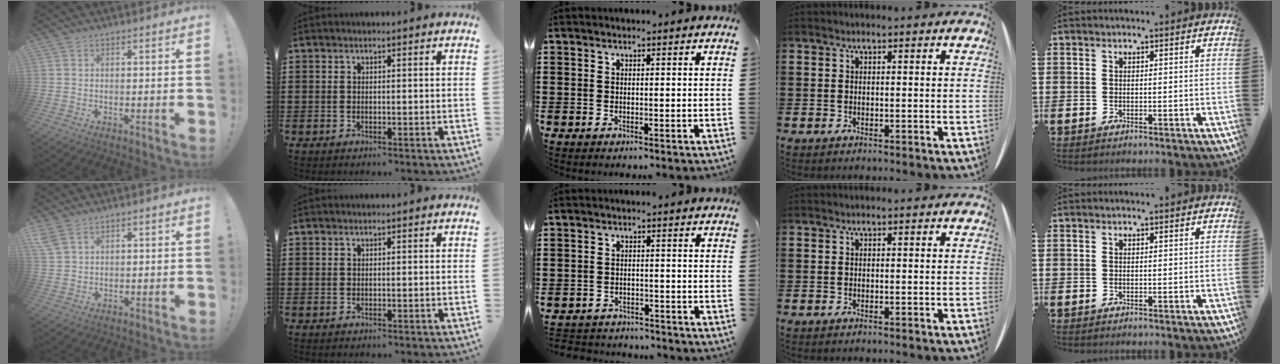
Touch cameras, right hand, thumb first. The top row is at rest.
{"thumb": {"total": 4.3, "force": [2.6, 2.3, 2.5], "torque": [-0.046, -0.007, 0.055]}, "middle": {"total": 2.5, "force": [-2.4, 0.5, -0.3], "torque": [-0.001, 0.000, -0.055]}}